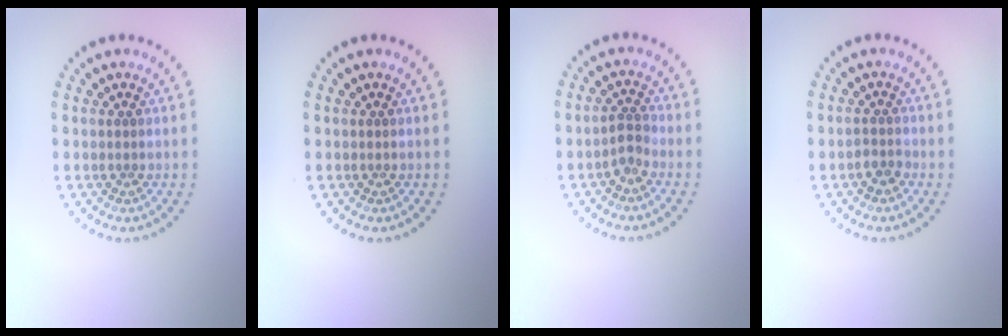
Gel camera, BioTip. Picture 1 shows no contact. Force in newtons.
{"total": 0.0}
{"total": 1.5, "press": 1.2, "slide": 0.9}
{"total": 1.4, "press": 1.2, "slide": 0.8}